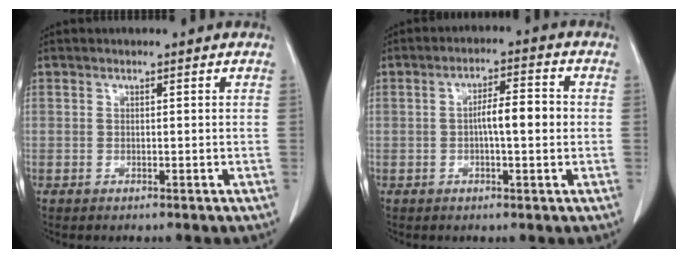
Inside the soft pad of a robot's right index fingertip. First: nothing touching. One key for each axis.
{"total": 5.6, "fx": -0.2, "fy": 1.0, "fz": 5.5, "tx": -0.096, "ty": 0.013, "tz": -0.007}